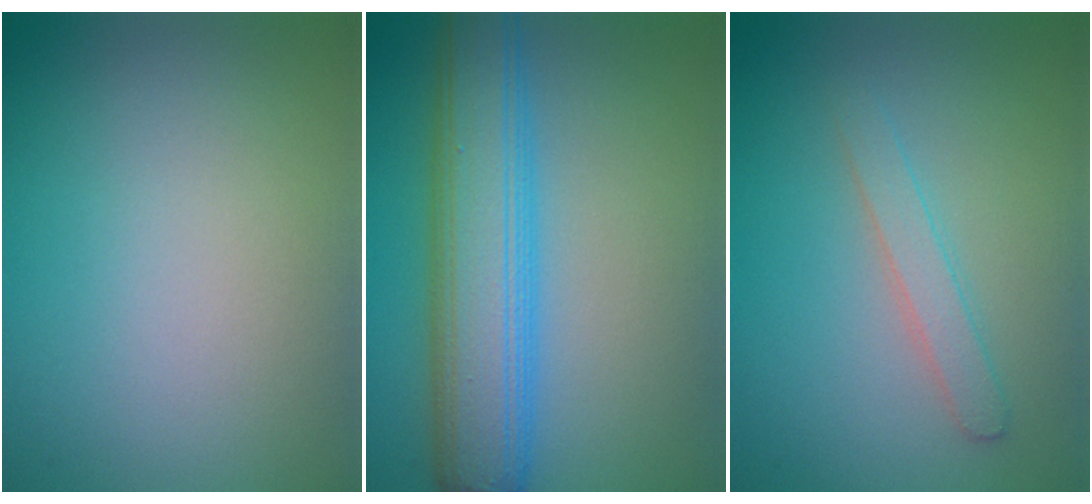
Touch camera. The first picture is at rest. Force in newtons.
{"total": 7.8, "press": 7.8, "slide": 0.1}
{"total": 1.7, "press": 1.7, "slide": 0.1}